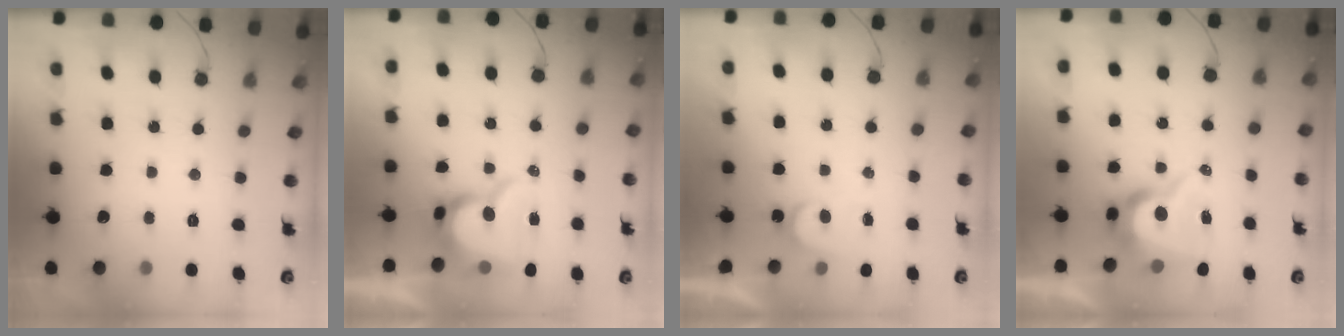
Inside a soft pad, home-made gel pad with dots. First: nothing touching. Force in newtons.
{"total": 13.5, "press": 13.4, "slide": 1.4}
{"total": 3.5, "press": 3.5, "slide": 0.2}
{"total": 10.8, "press": 10.7, "slide": 0.8}